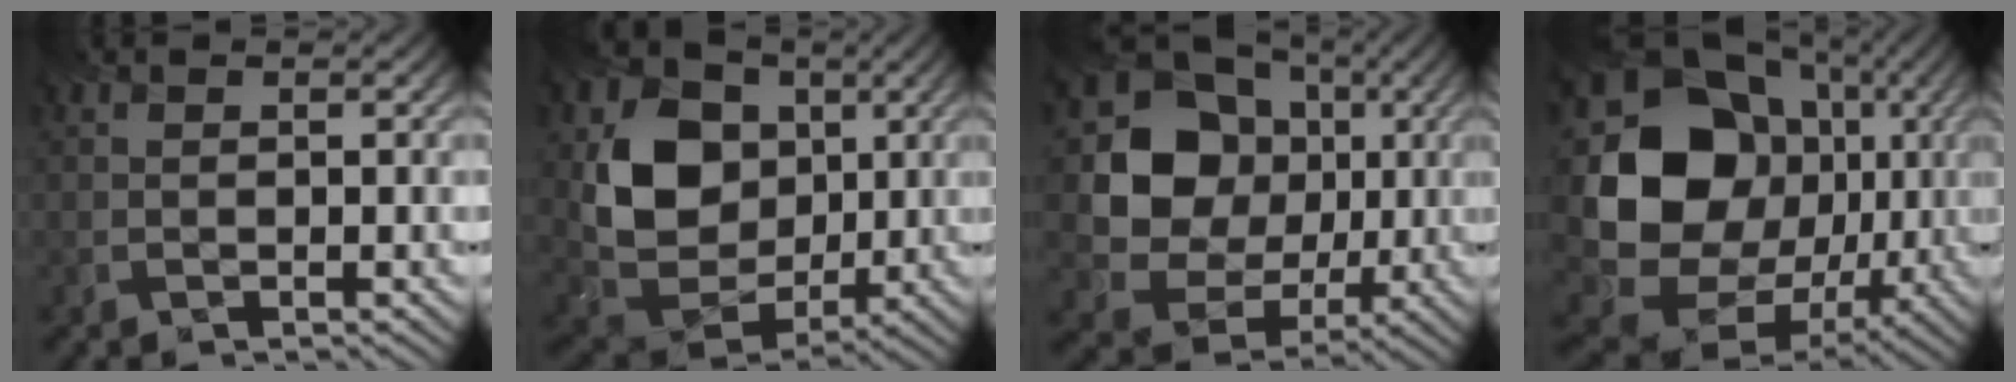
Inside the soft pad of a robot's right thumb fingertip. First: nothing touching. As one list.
[{"total": 12.8, "force": [2.6, 10.2, 7.2], "torque": [-0.156, -0.009, 0.043]}, {"total": 15.7, "force": [2.4, 13.9, 6.9], "torque": [-0.185, -0.001, 0.045]}, {"total": 20.7, "force": [0.7, 17.3, 11.4], "torque": [-0.257, -0.030, 0.035]}]